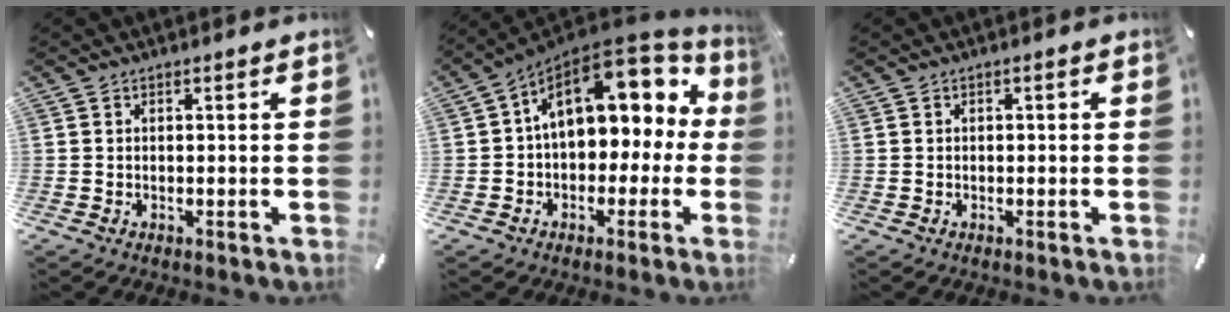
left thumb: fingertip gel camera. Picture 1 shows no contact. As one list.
[{"total": 15.7, "force": [5.5, 10.1, 10.7], "torque": [-0.158, -0.026, 0.098]}, {"total": 0.5, "force": [-0.2, 0.4, 0.3], "torque": [-0.006, 0.000, -0.005]}]